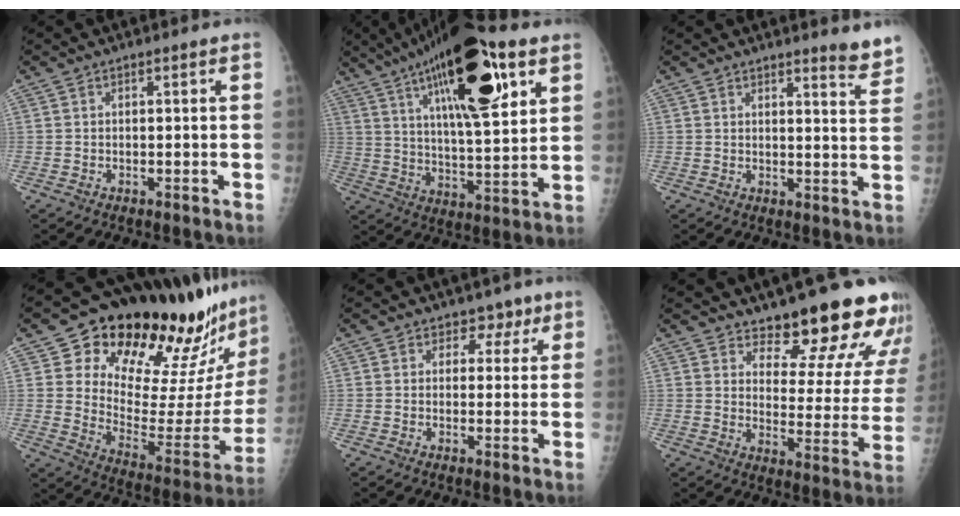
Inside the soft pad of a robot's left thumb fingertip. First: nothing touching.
{"total": 25.1, "force": [12.0, 7.7, 20.7], "torque": [-0.323, -0.021, 0.195]}
{"total": 4.8, "force": [4.4, 0.4, 1.9], "torque": [-0.015, -0.043, 0.046]}
{"total": 29.2, "force": [22.6, 9.1, 16.2], "torque": [-0.204, -0.136, 0.318]}
{"total": 3.7, "force": [2.2, 3.0, 0.5], "torque": [0.026, -0.007, 0.024]}
{"total": 16.5, "force": [14.6, 4.7, 6.0], "torque": [-0.026, -0.127, 0.182]}